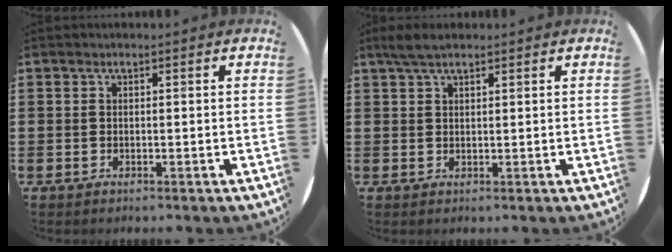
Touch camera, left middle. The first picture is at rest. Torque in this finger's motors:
{"motor_torque": [0.45, -0.34, 0.03, 0.02]}